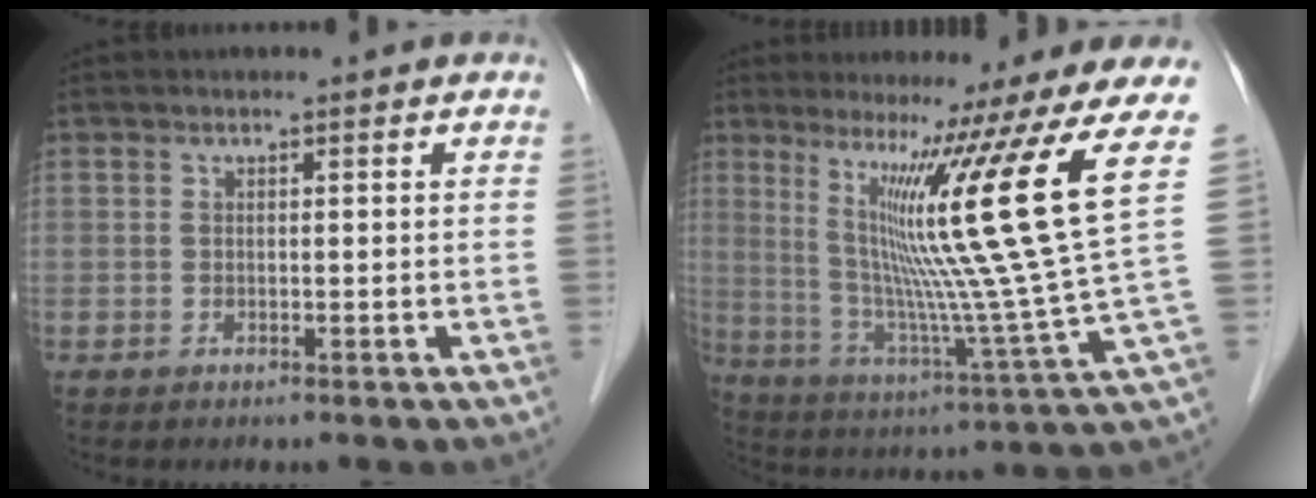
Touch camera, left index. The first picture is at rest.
{"total": 19.7, "force": [8.0, -3.8, 17.6], "torque": [-0.267, -0.035, 0.115]}